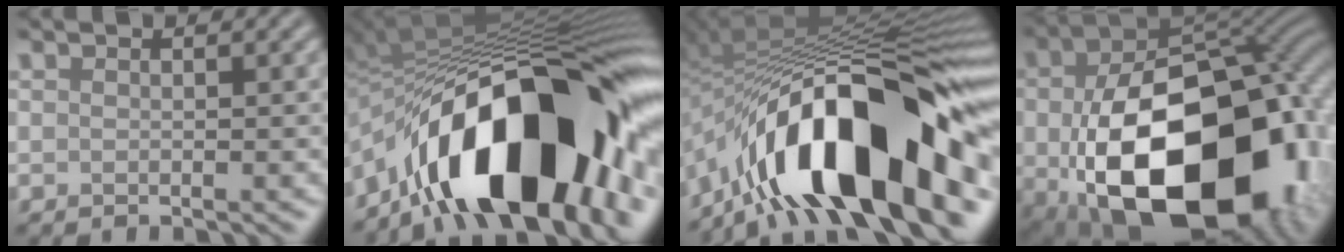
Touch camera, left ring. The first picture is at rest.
{"total": 18.1, "force": [-7.2, 7.8, 14.7], "torque": [-0.207, 0.006, -0.125]}
{"total": 17.1, "force": [-7.7, 6.2, 14.0], "torque": [-0.206, 0.021, -0.137]}
{"total": 21.3, "force": [-4.5, 14.1, 15.4], "torque": [-0.294, -0.061, -0.034]}